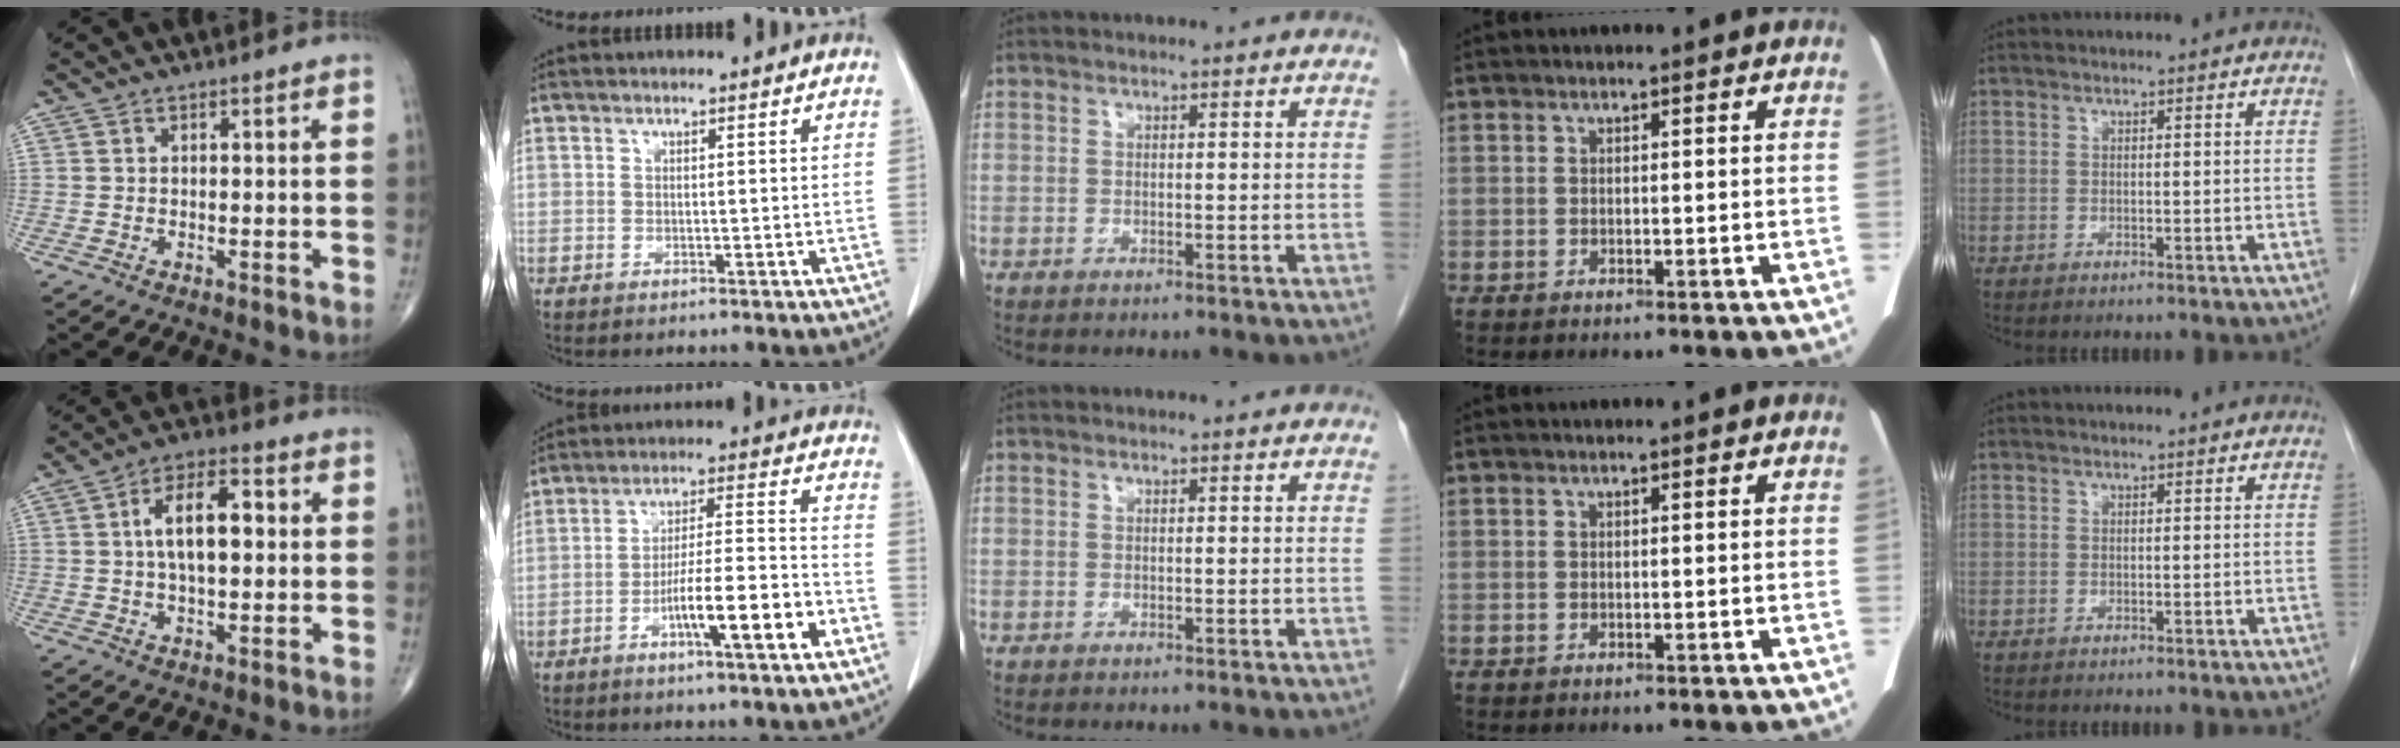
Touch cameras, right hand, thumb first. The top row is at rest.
{"thumb": {"total": 10.7, "force": [1.3, 5.2, 9.3], "torque": [-0.148, 0.018, 0.018]}, "index": {"total": 11.5, "force": [-5.1, 0.8, 10.2], "torque": [-0.164, 0.008, -0.082]}}